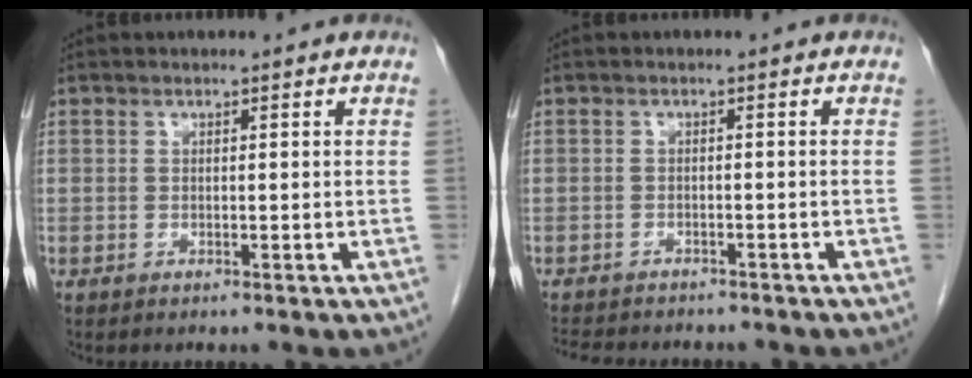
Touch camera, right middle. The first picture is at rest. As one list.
[{"total": 9.1, "force": [-8.0, 2.6, 3.3], "torque": [-0.059, -0.002, -0.108]}]